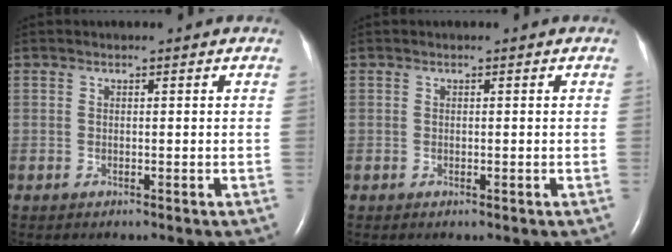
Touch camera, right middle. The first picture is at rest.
{"total": 0.0}